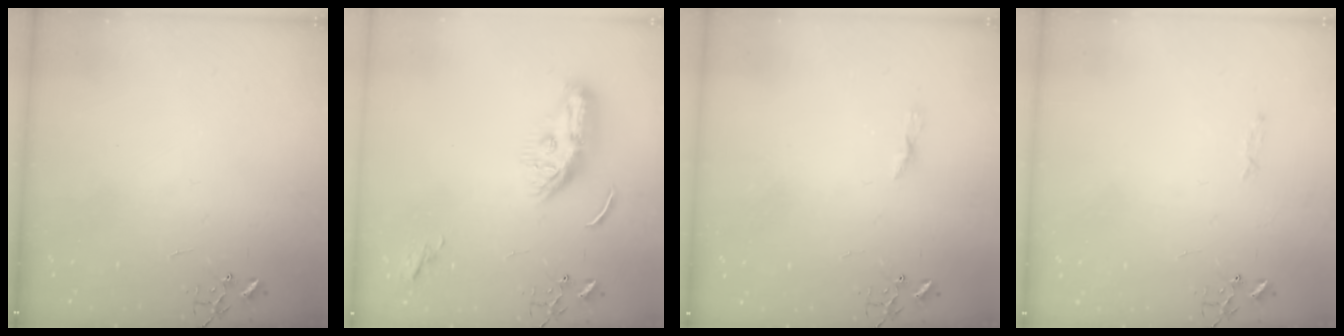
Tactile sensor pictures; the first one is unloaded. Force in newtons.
{"total": 9.3, "press": 9.2, "slide": 1.2}
{"total": 3.9, "press": 3.9, "slide": 0.5}
{"total": 3.3, "press": 3.3, "slide": 0.5}